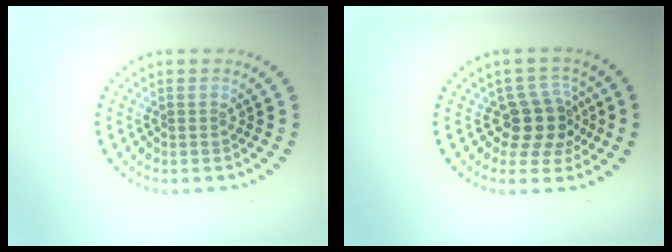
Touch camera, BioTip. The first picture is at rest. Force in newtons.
{"total": 3.7, "press": 3.0, "slide": 2.2}